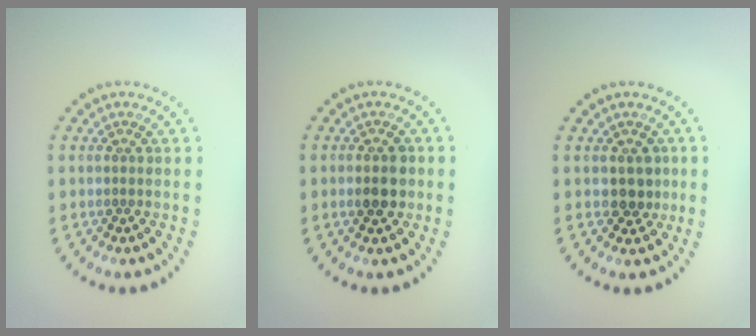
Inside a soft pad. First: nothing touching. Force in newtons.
{"total": 2.4, "press": 2.4, "slide": 0.3}
{"total": 1.8, "press": 1.6, "slide": 0.9}